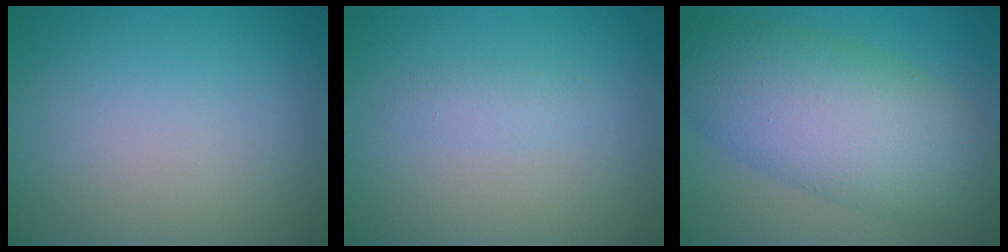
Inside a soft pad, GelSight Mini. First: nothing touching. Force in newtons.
{"total": 1.1, "press": 1.1, "slide": 0.1}
{"total": 9.9, "press": 9.9, "slide": 0.2}